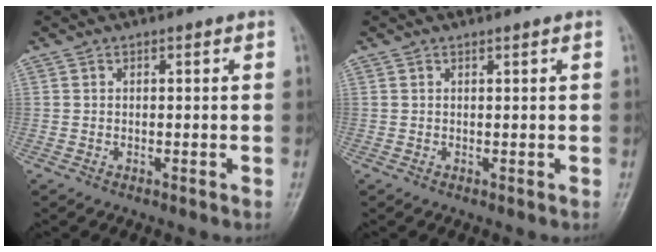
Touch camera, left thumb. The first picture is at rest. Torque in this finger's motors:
{"motor_torque": [-0.03, 0.07, 0.03, 0.06, 0.00]}